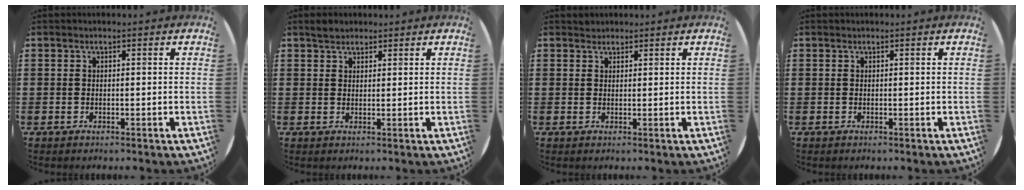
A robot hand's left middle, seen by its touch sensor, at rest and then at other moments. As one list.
[{"total": 1.8, "force": [1.6, 0.6, 0.2], "torque": [0.001, 0.002, 0.030]}, {"total": 0.9, "force": [0.8, 0.3, -0.1], "torque": [0.002, 0.003, 0.017]}, {"total": 0.0}]